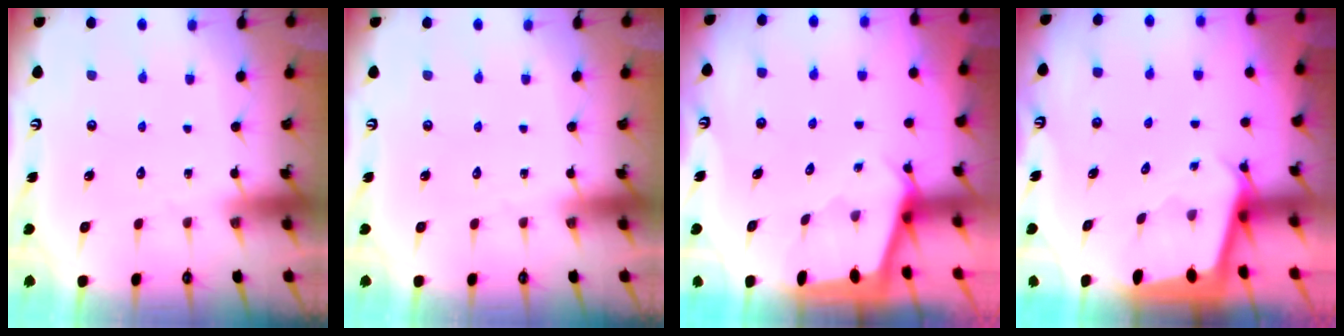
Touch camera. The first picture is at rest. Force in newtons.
{"total": 0.0}
{"total": 2.2, "press": 2.2, "slide": 0.3}
{"total": 2.2, "press": 2.2, "slide": 0.1}